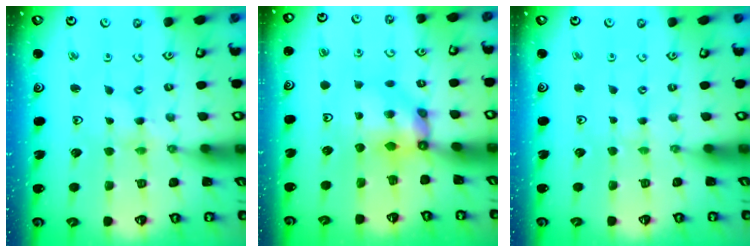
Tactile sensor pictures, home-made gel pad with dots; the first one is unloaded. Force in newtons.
{"total": 7.5, "press": 7.5, "slide": 0.5}
{"total": 0.7, "press": 0.6, "slide": 0.1}